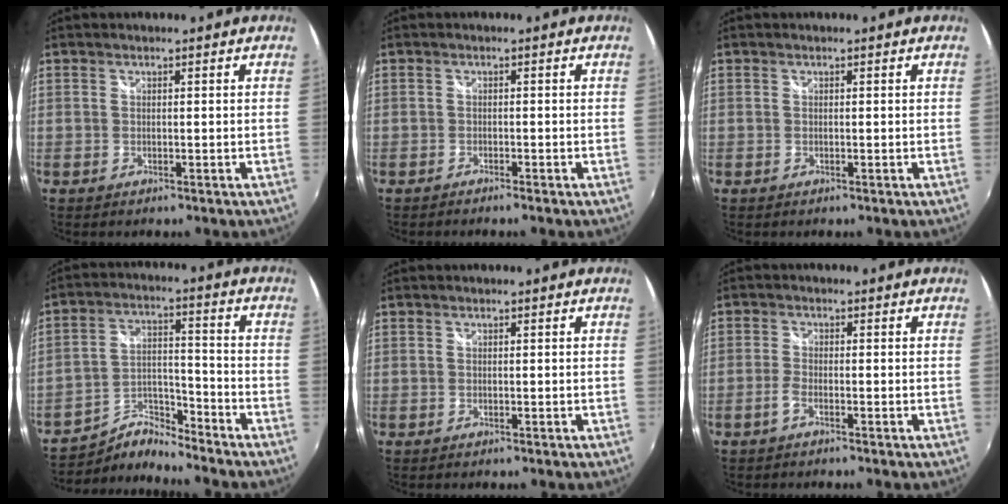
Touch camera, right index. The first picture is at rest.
{"total": 1.2, "force": [-1.1, 0.2, 0.4], "torque": [-0.017, -0.003, -0.023]}
{"total": 0.0}
{"total": 7.6, "force": [-7.4, 1.7, 0.5], "torque": [-0.018, 0.031, -0.149]}
{"total": 0.0}
{"total": 2.0, "force": [-1.3, 0.5, 1.4], "torque": [-0.042, 0.002, -0.032]}